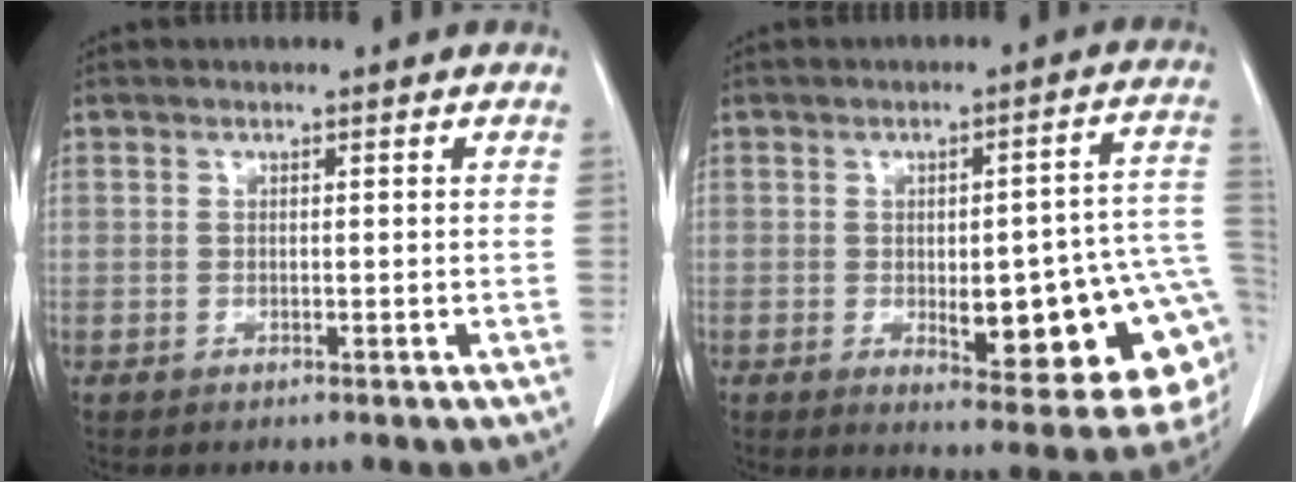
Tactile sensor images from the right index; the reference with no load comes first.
{"total": 18.7, "force": [-3.6, 5.0, 17.7], "torque": [-0.137, 0.020, -0.024]}